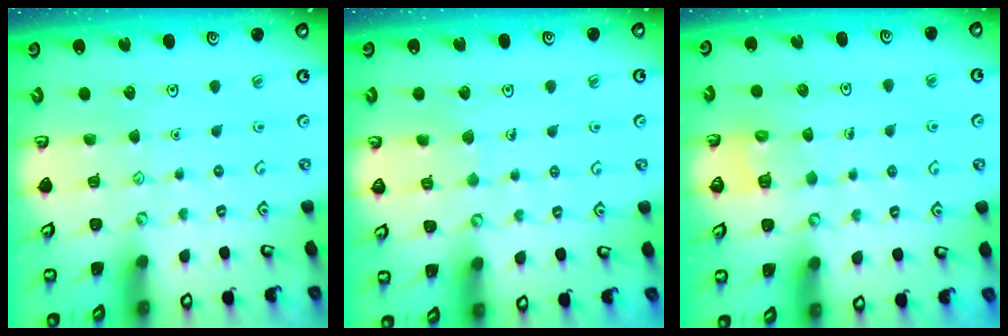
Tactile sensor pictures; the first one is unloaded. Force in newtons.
{"total": 5.2, "press": 5.2, "slide": 0.3}
{"total": 3.9, "press": 3.9, "slide": 0.4}